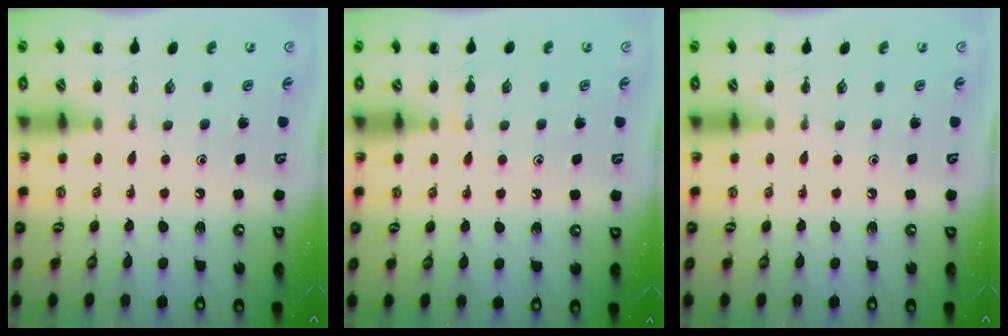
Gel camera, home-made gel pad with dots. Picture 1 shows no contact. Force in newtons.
{"total": 4.0, "press": 3.8, "slide": 1.3}
{"total": 0.0}